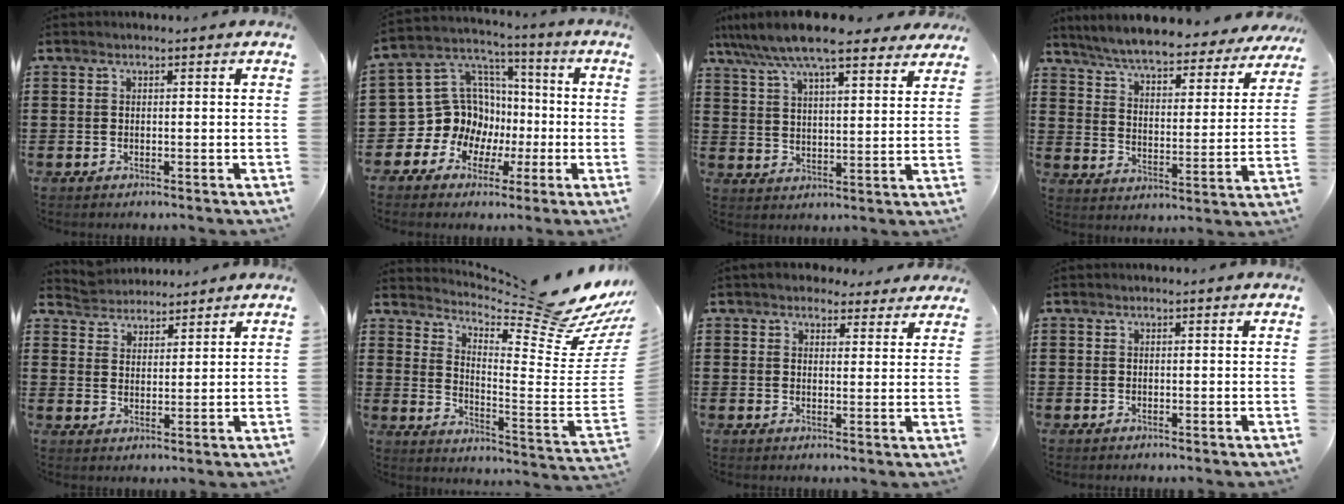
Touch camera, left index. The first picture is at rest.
{"total": 12.4, "force": [-1.2, 11.8, 3.7], "torque": [-0.121, -0.015, -0.010]}
{"total": 9.4, "force": [8.1, 1.6, 4.5], "torque": [-0.115, -0.025, 0.144]}
{"total": 6.4, "force": [6.0, 0.2, 2.1], "torque": [-0.068, -0.040, 0.102]}
{"total": 4.1, "force": [3.8, 1.3, -0.4], "torque": [-0.011, -0.010, 0.072]}
{"total": 10.8, "force": [9.4, 0.8, 5.2], "torque": [-0.094, -0.095, 0.148]}
{"total": 3.8, "force": [3.4, 1.5, 0.8], "torque": [-0.017, -0.006, 0.061]}
{"total": 0.0}